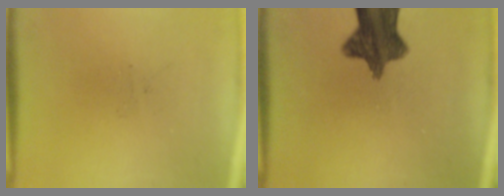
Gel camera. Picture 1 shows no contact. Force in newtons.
{"total": 10.3}